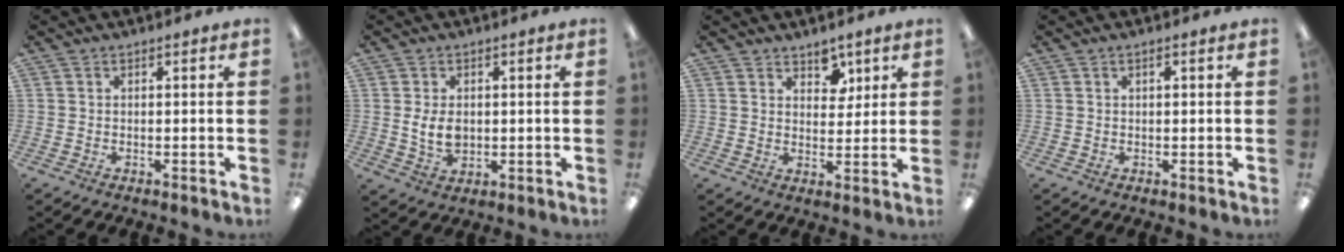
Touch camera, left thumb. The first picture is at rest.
{"total": 5.6, "force": [0.4, 4.0, 4.0], "torque": [-0.081, -0.001, 0.005]}
{"total": 5.2, "force": [3.8, 3.1, 1.6], "torque": [0.006, -0.024, 0.062]}
{"total": 0.9, "force": [0.4, 0.3, 0.7], "torque": [-0.014, 0.003, 0.007]}